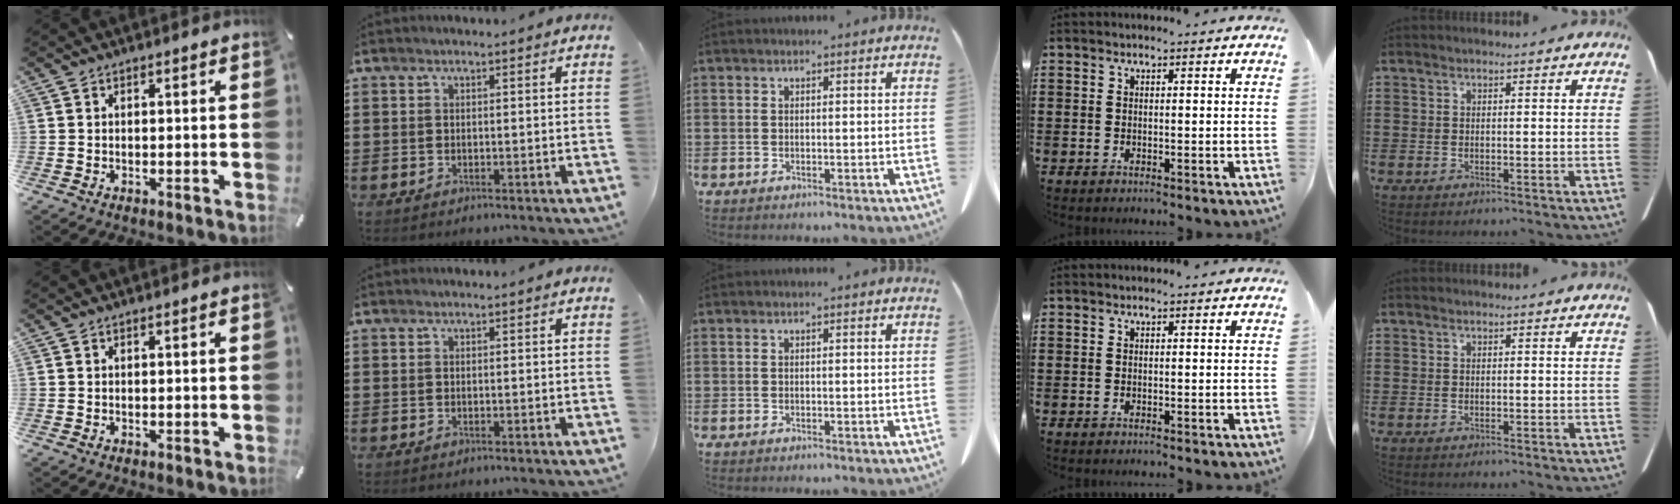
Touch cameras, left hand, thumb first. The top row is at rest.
{}